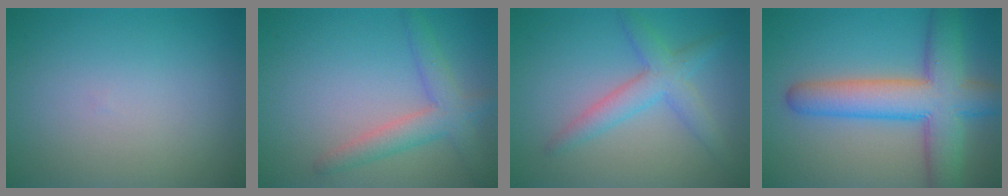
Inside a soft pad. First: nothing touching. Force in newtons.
{"total": 3.5, "press": 3.5, "slide": 0.2}
{"total": 3.6, "press": 3.6, "slide": 0.0}
{"total": 8.8, "press": 8.7, "slide": 0.5}